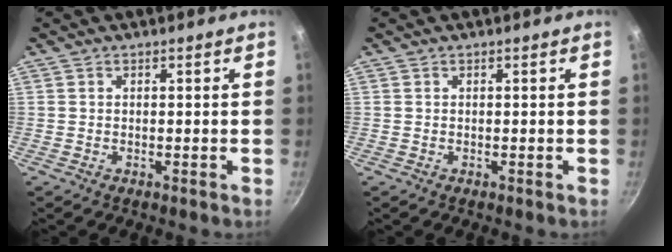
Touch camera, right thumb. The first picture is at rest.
{"total": 0.0}